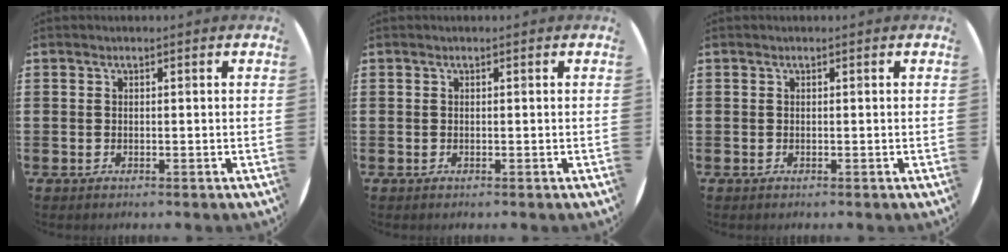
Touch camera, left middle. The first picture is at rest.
{"total": 0.0}
{"total": 0.0}